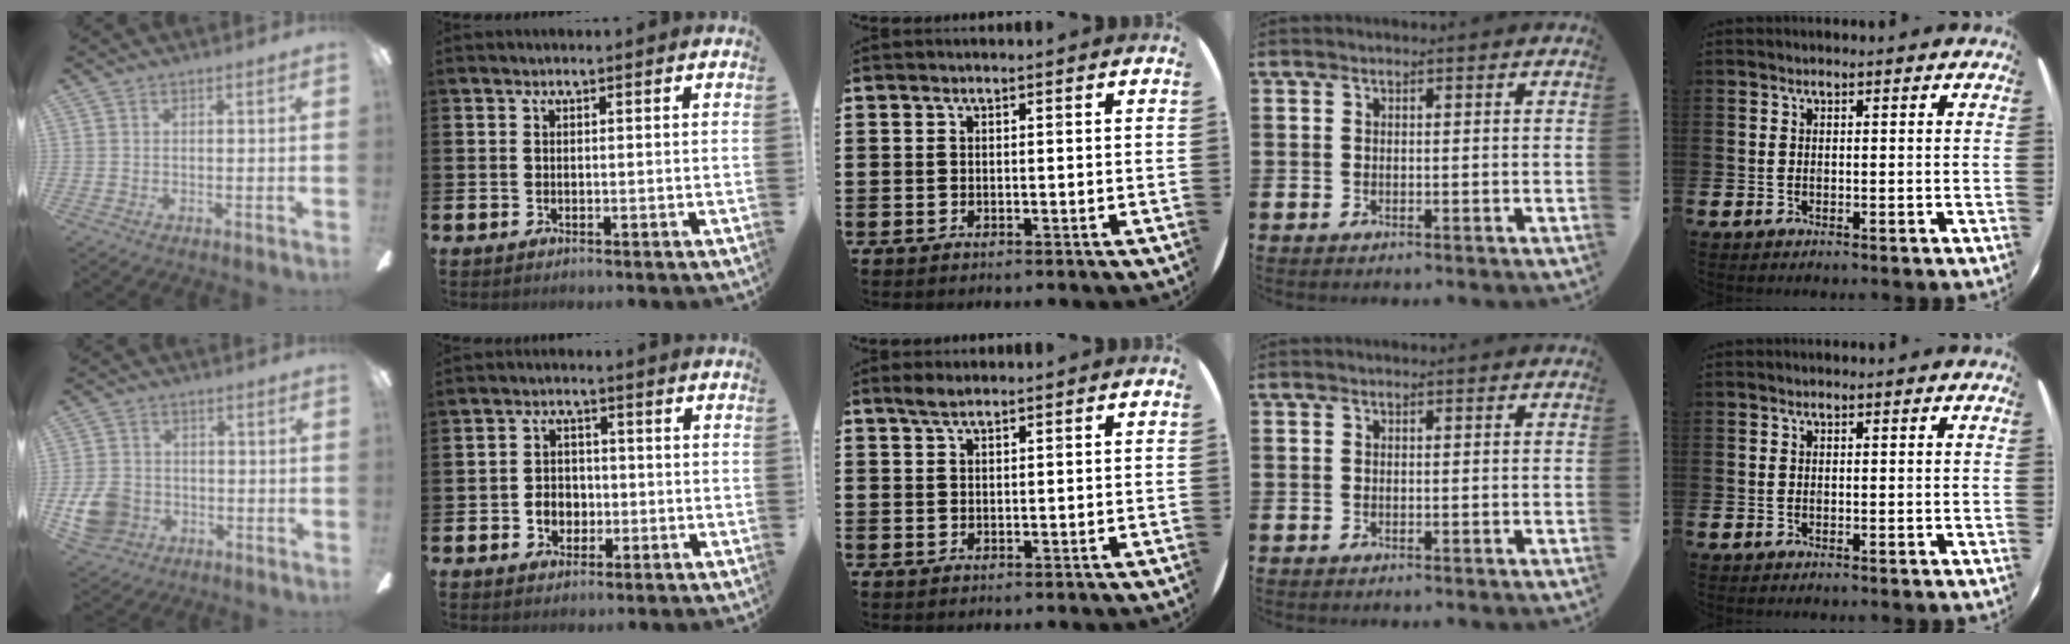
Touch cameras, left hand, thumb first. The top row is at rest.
{"thumb": {"total": 8.5, "force": [-2.8, 7.0, 3.8], "torque": [-0.086, 0.025, -0.050]}, "index": {"total": 3.3, "force": [-0.8, 2.9, 1.5], "torque": [-0.018, -0.001, -0.024]}, "middle": {"total": 1.7, "force": [1.4, 0.4, 0.9], "torque": [-0.019, 0.003, 0.026]}}